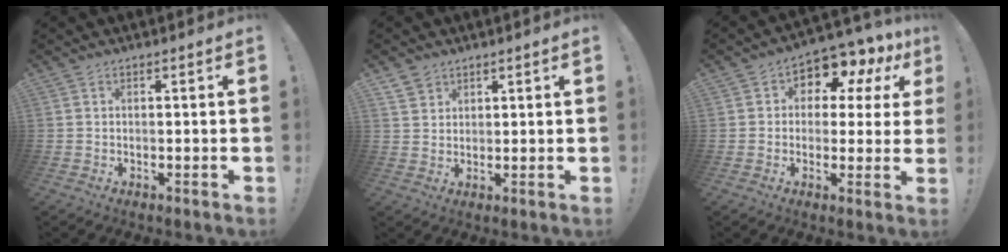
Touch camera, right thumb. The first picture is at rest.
{"total": 3.6, "force": [2.7, 2.3, 0.6], "torque": [-0.011, -0.013, 0.051]}
{"total": 6.4, "force": [3.6, 4.1, 3.3], "torque": [-0.050, -0.042, 0.062]}